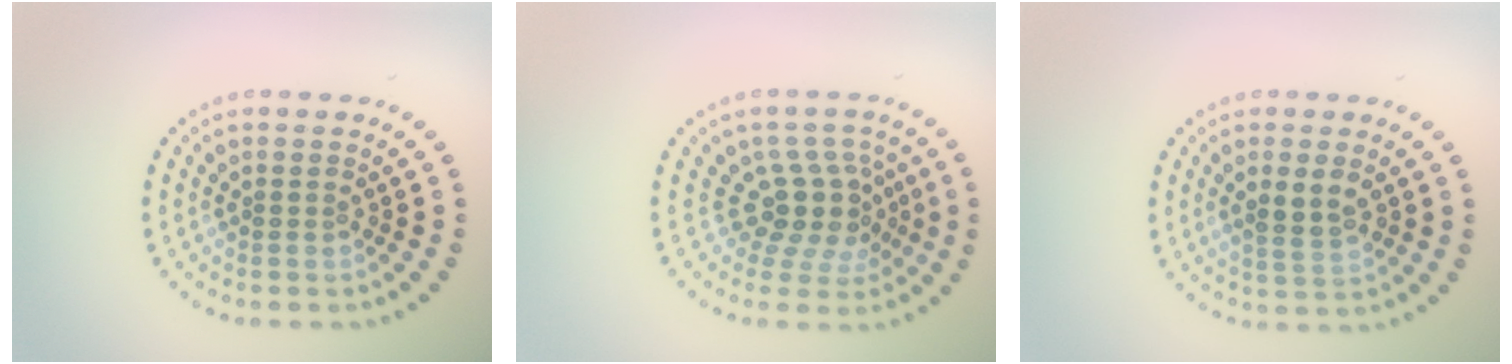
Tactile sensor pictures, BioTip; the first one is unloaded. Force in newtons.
{"total": 3.9, "press": 2.8, "slide": 2.7}
{"total": 2.7, "press": 2.7, "slide": 0.4}